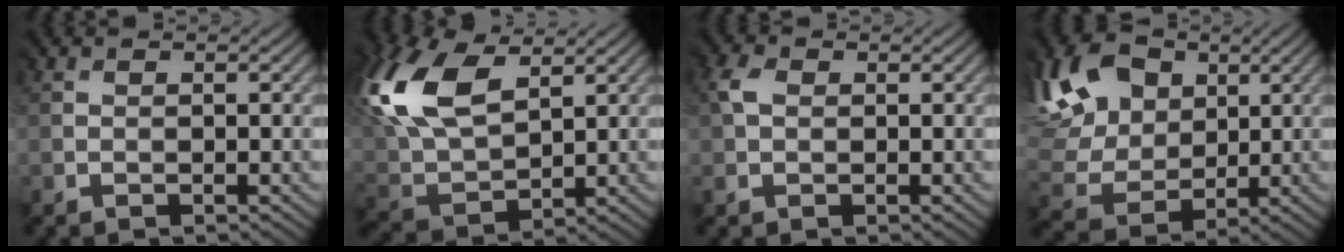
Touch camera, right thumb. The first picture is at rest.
{"total": 14.4, "force": [6.5, 8.4, 9.8], "torque": [-0.266, 0.023, 0.125]}
{"total": 2.7, "force": [0.9, 2.1, 1.4], "torque": [-0.034, 0.003, 0.014]}
{"total": 12.6, "force": [6.1, 8.8, 6.7], "torque": [-0.187, 0.030, 0.101]}